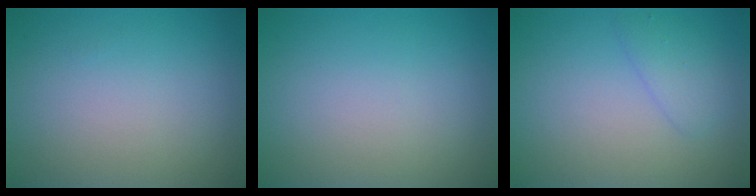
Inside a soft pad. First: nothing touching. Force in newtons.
{"total": 0.0}
{"total": 1.9, "press": 1.9, "slide": 0.1}